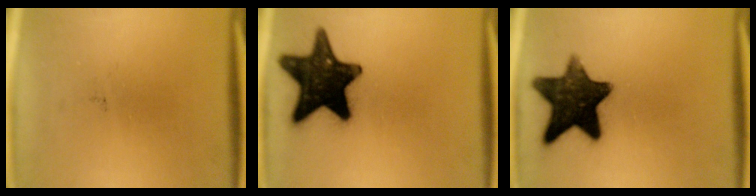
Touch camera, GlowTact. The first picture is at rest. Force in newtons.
{"total": 18.2}
{"total": 14.1}